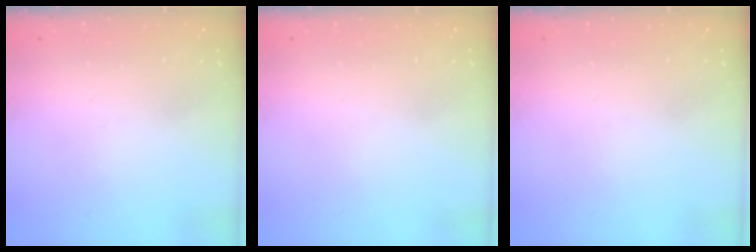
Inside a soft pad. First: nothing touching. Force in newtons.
{"total": 0.0}
{"total": 0.0}